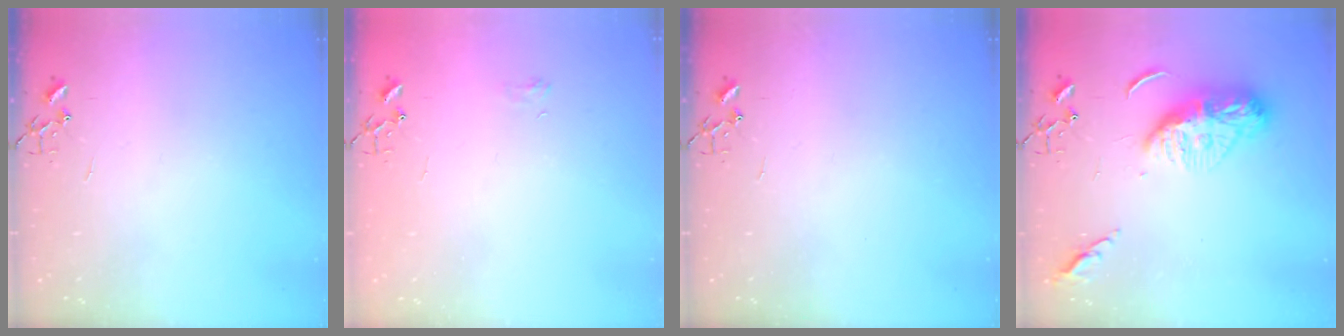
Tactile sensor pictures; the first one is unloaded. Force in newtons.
{"total": 5.1, "press": 5.1, "slide": 0.6}
{"total": 0.0}
{"total": 13.3, "press": 13.2, "slide": 1.3}